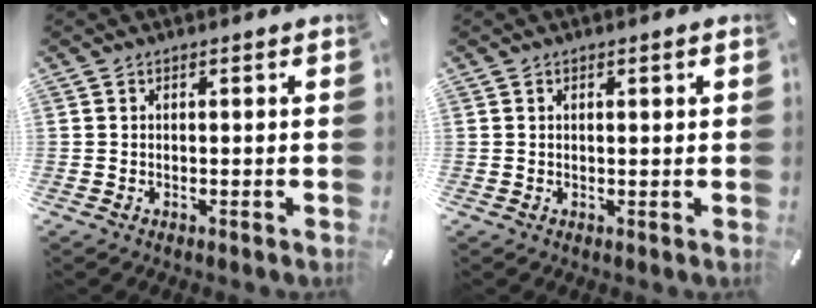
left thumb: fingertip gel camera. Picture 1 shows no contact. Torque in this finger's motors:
{"motor_torque": [-0.26, -0.58, 0.03, 0.12, 0.00]}